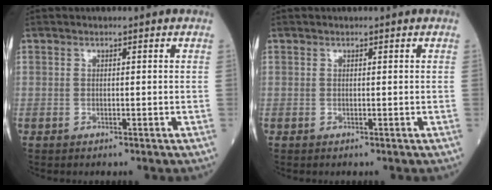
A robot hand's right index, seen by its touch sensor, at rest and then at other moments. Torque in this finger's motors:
{"motor_torque": [0.12, -0.02, 0.04, 0.01]}